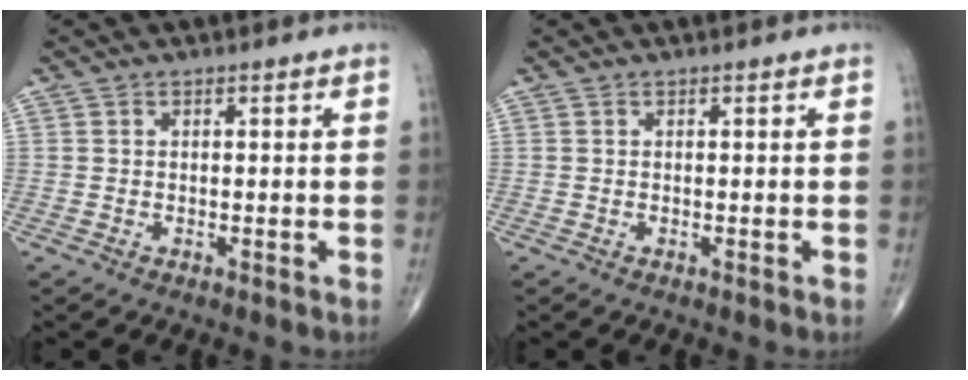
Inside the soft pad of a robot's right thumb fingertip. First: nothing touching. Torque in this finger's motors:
{"motor_torque": [0.14, 0.14, 0.22, 0.22, 0.00]}